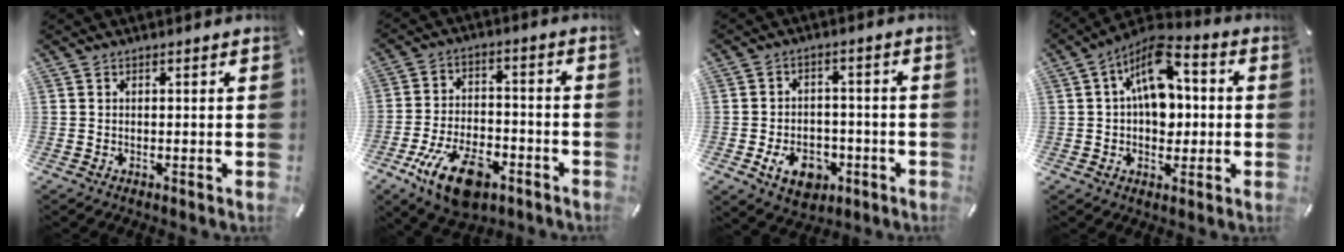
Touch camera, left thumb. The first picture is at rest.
{"total": 14.2, "force": [-7.9, 7.3, 9.2], "torque": [-0.165, 0.042, -0.135]}
{"total": 9.4, "force": [-3.8, 6.9, 5.2], "torque": [-0.089, 0.018, -0.066]}
{"total": 12.5, "force": [2.3, 8.2, 9.1], "torque": [-0.147, -0.011, 0.041]}